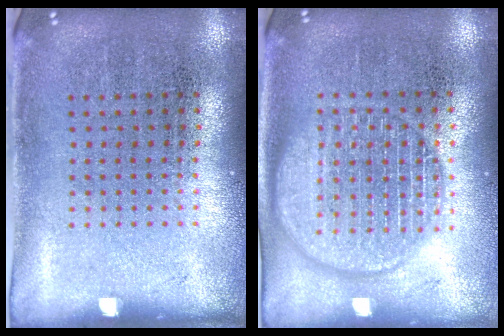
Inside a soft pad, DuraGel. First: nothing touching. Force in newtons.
{"total": 2.8, "press": 2.8, "slide": 0.4}